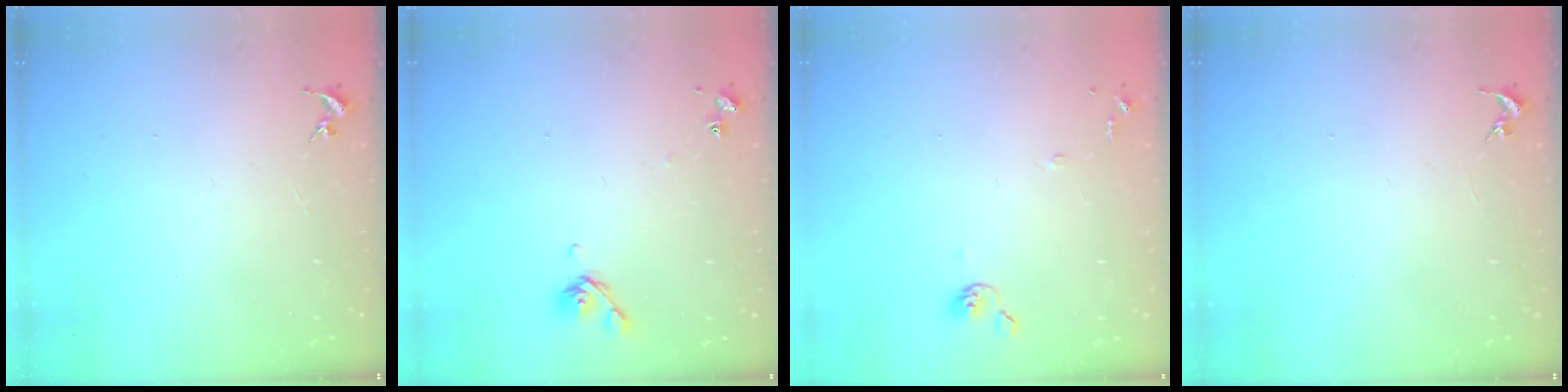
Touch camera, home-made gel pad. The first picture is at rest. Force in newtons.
{"total": 7.1, "press": 7.0, "slide": 0.8}
{"total": 6.6, "press": 6.6, "slide": 0.6}
{"total": 0.0}